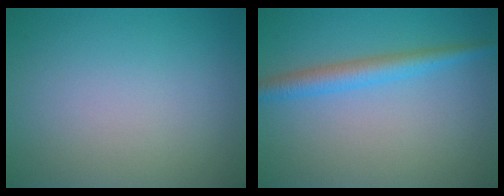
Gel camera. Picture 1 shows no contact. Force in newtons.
{"total": 3.0, "press": 3.0, "slide": 0.1}